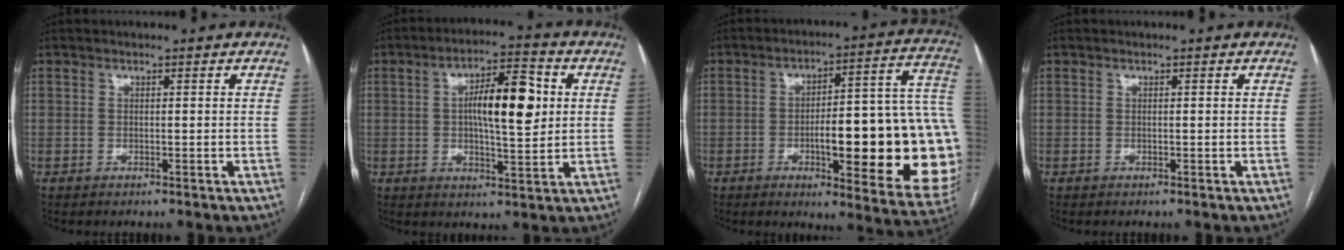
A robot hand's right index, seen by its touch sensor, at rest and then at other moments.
{"total": 11.2, "force": [1.7, 3.0, 10.6], "torque": [-0.174, 0.018, 0.025]}
{"total": 25.8, "force": [-4.0, 5.2, 24.9], "torque": [-0.240, 0.023, -0.043]}
{"total": 0.0}